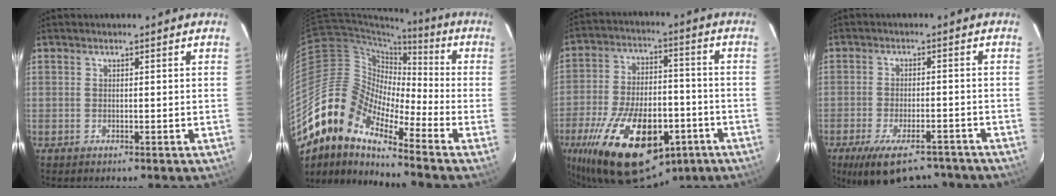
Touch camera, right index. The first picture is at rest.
{"total": 15.3, "force": [-11.6, 5.4, 8.4], "torque": [-0.130, -0.005, -0.238]}
{"total": 25.8, "force": [-12.8, 13.0, 18.3], "torque": [-0.354, -0.023, -0.191]}
{"total": 14.4, "force": [-10.8, 5.7, 7.6], "torque": [-0.153, -0.021, -0.160]}